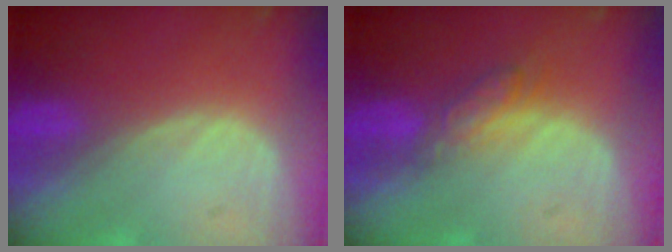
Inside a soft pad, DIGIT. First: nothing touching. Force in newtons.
{"total": 4.7, "press": 4.2, "slide": 2.1}